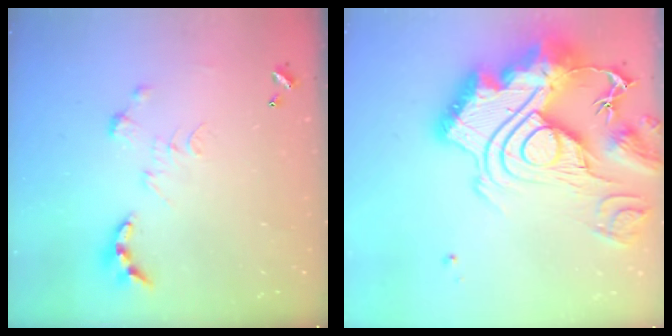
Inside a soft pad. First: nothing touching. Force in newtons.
{"total": 0.7, "press": 0.7, "slide": 0.0}